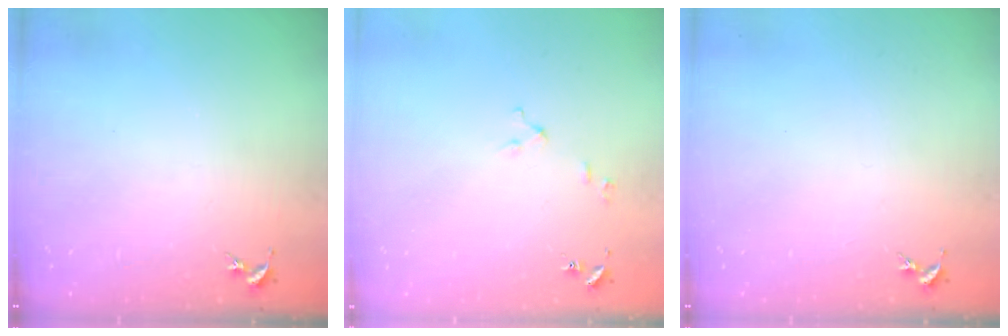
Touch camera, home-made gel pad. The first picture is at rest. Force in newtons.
{"total": 2.6, "press": 2.6, "slide": 0.3}
{"total": 0.0}